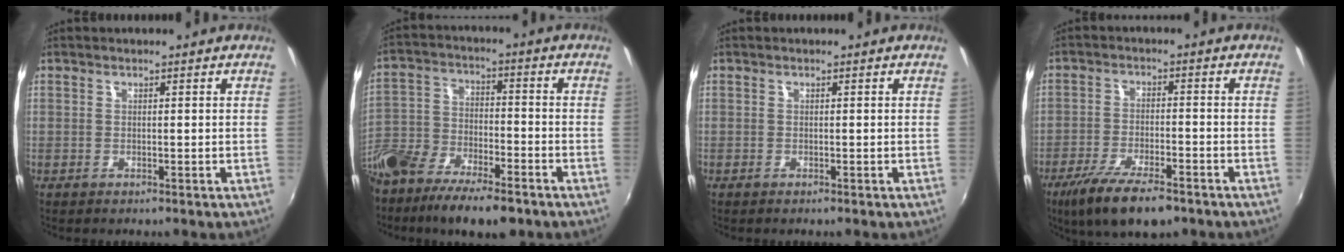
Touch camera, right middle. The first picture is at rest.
{"total": 16.7, "force": [-11.1, 7.2, 10.3], "torque": [-0.232, -0.033, -0.200]}
{"total": 0.0}
{"total": 11.9, "force": [-8.3, 3.3, 7.8], "torque": [-0.174, -0.032, -0.144]}